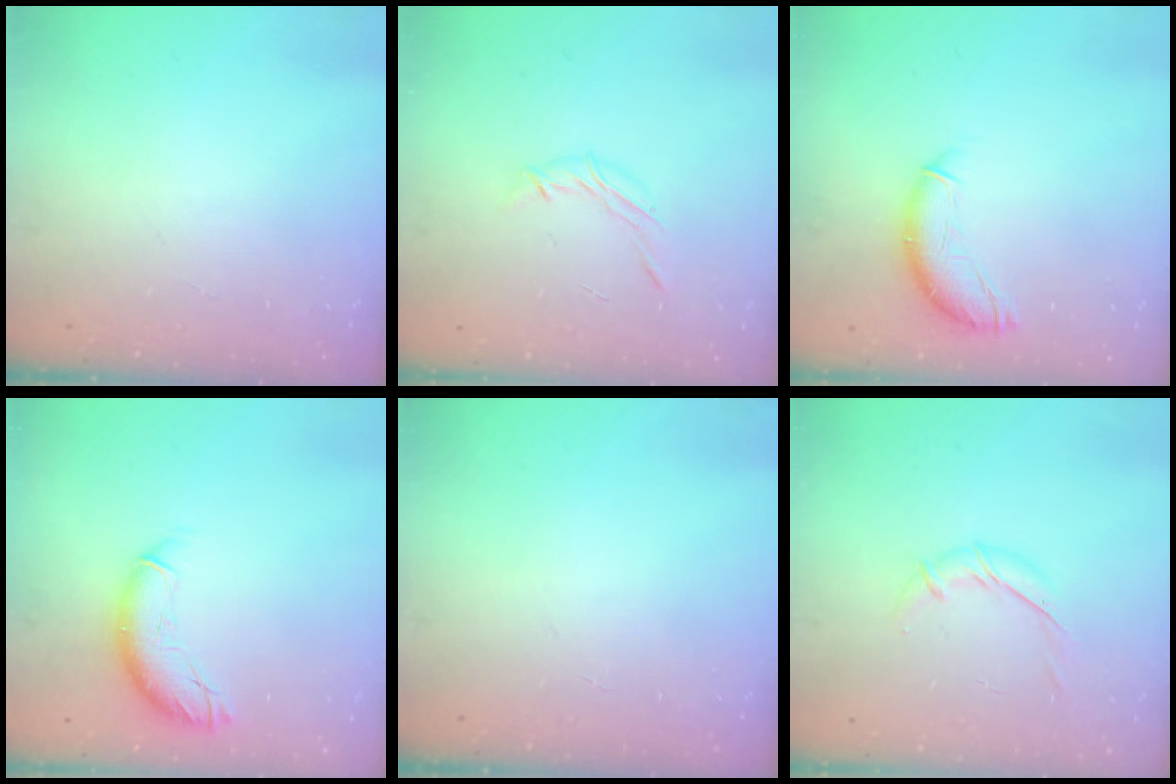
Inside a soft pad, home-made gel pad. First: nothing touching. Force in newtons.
{"total": 6.9, "press": 6.7, "slide": 1.7}
{"total": 11.7, "press": 11.6, "slide": 1.2}
{"total": 10.1, "press": 10.0, "slide": 1.3}
{"total": 0.0}
{"total": 7.3, "press": 7.3, "slide": 0.5}